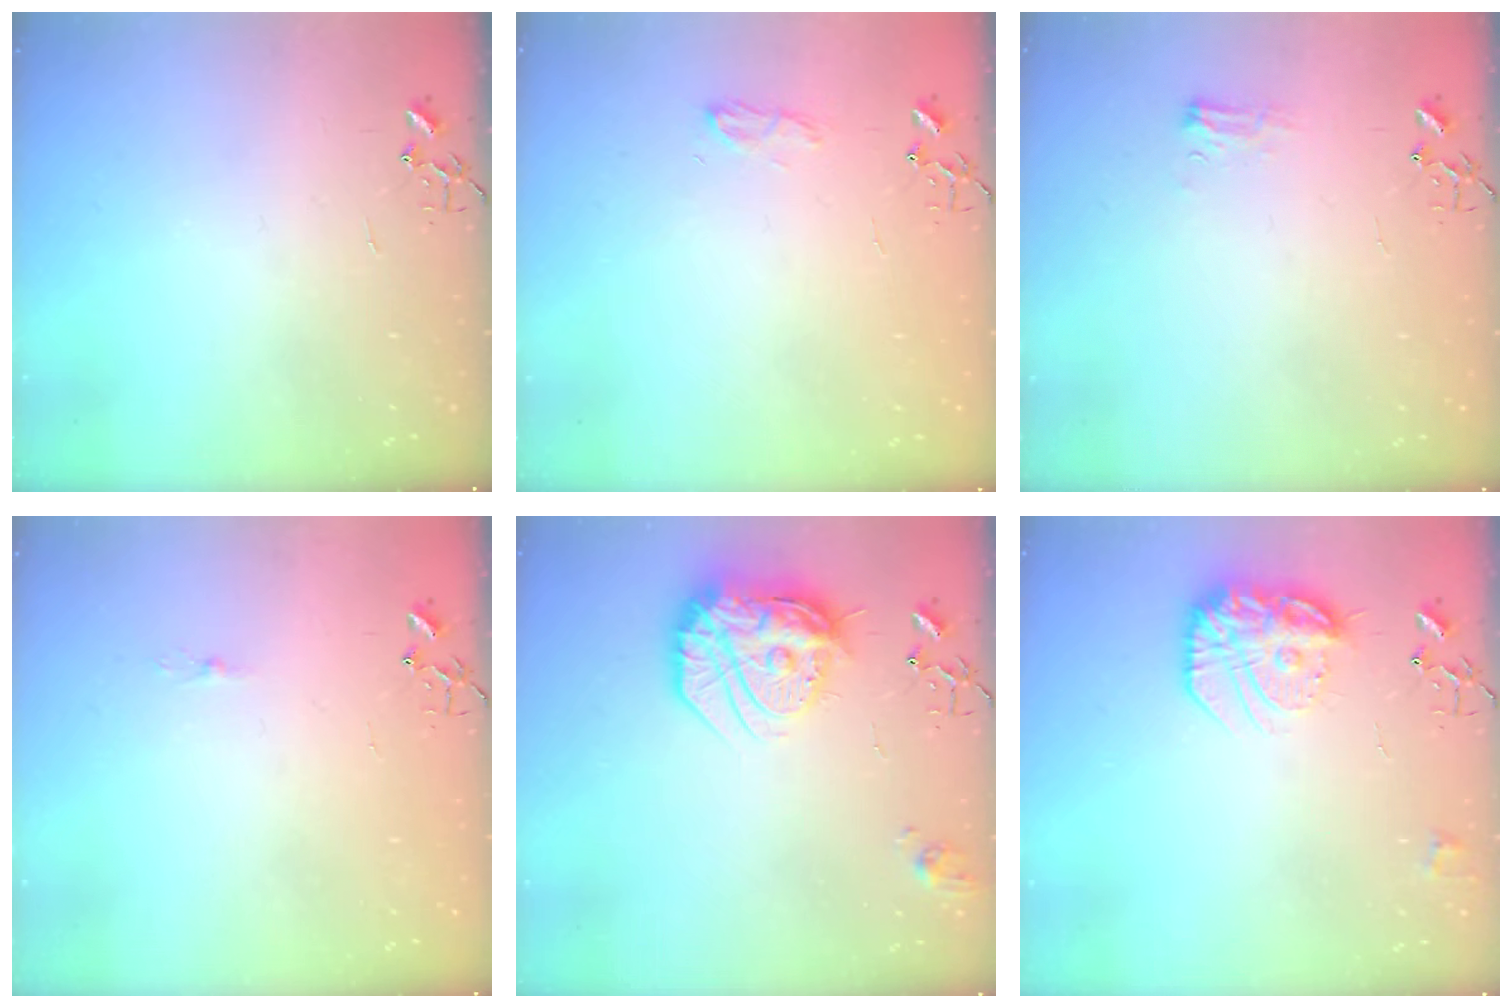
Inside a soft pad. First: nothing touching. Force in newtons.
{"total": 7.9, "press": 7.8, "slide": 0.9}
{"total": 7.3, "press": 7.2, "slide": 0.9}
{"total": 3.6, "press": 3.6, "slide": 0.5}
{"total": 19.3, "press": 19.2, "slide": 1.7}
{"total": 17.4, "press": 17.3, "slide": 1.2}